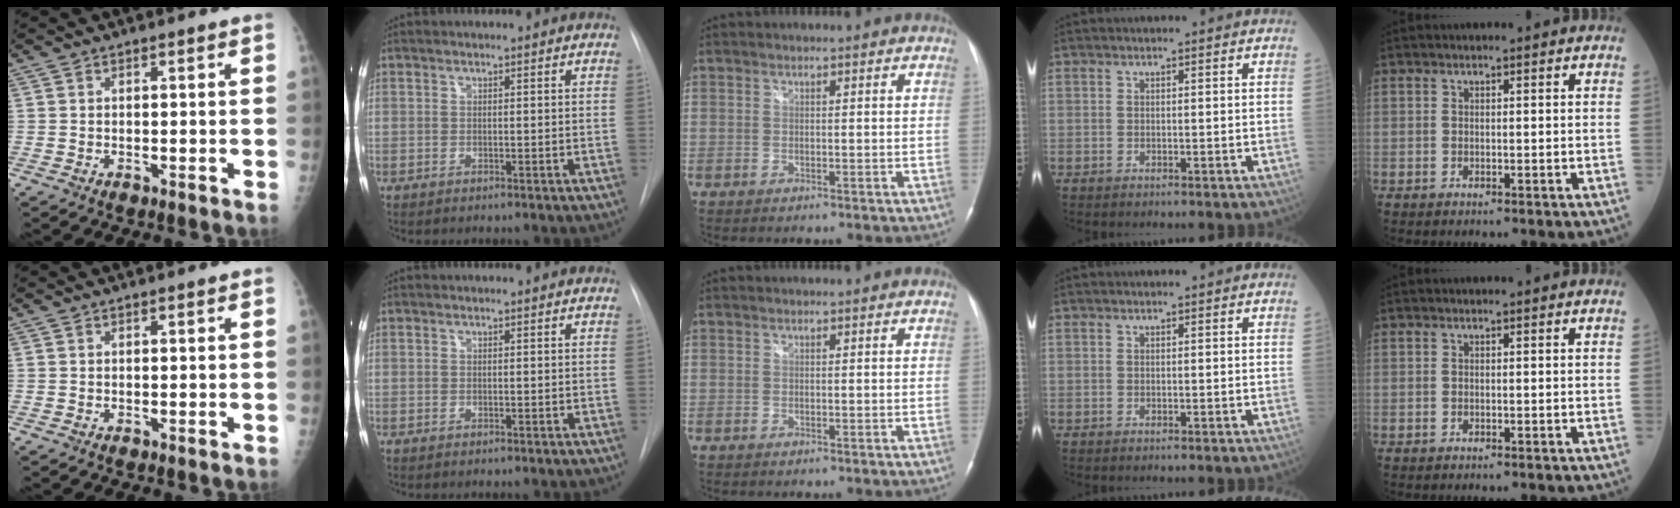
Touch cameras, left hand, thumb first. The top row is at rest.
{}